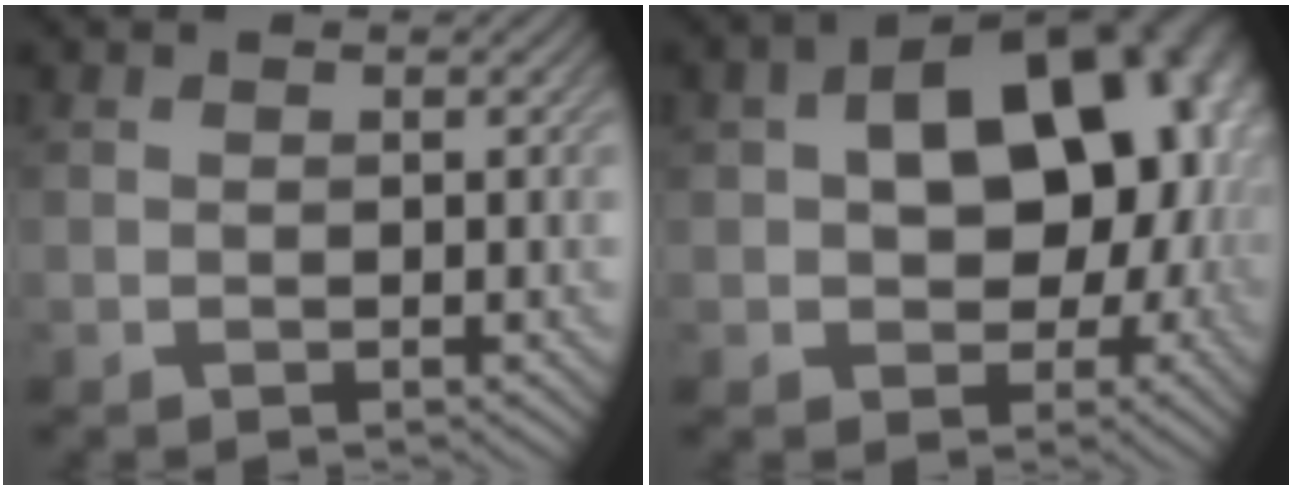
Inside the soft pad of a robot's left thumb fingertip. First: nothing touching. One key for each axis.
{"total": 15.8, "fx": 1.1, "fy": 10.8, "fz": 11.6, "tx": -0.112, "ty": 0.010, "tz": 0.014}